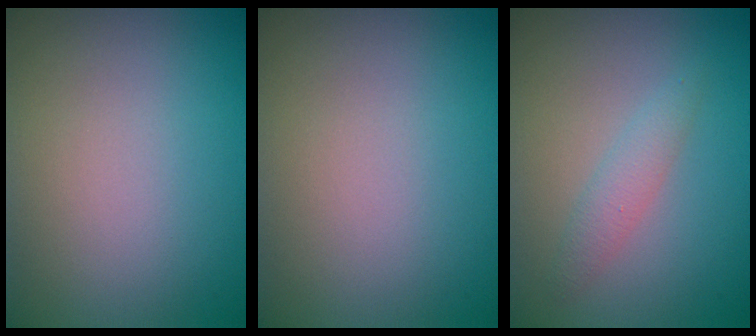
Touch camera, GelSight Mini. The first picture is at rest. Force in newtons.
{"total": 0.0}
{"total": 1.6, "press": 1.6, "slide": 0.0}